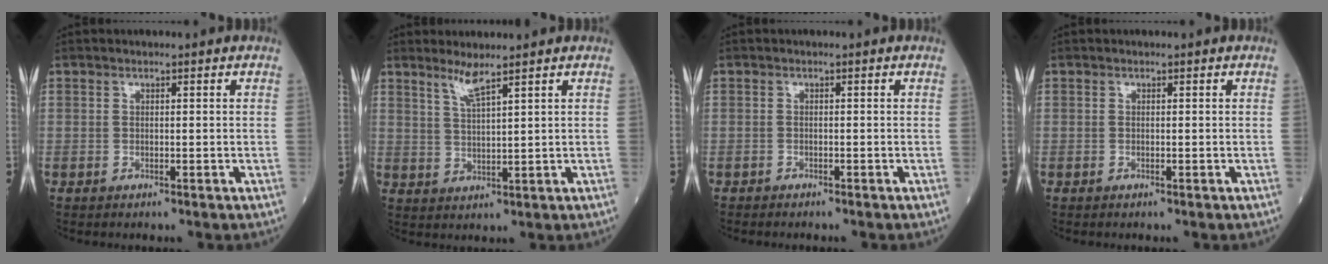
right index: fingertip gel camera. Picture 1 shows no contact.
{"total": 3.6, "force": [2.8, -0.5, 2.2], "torque": [-0.046, -0.011, 0.057]}
{"total": 1.1, "force": [-1.0, 0.1, 0.3], "torque": [-0.008, -0.001, -0.017]}
{"total": 0.0}